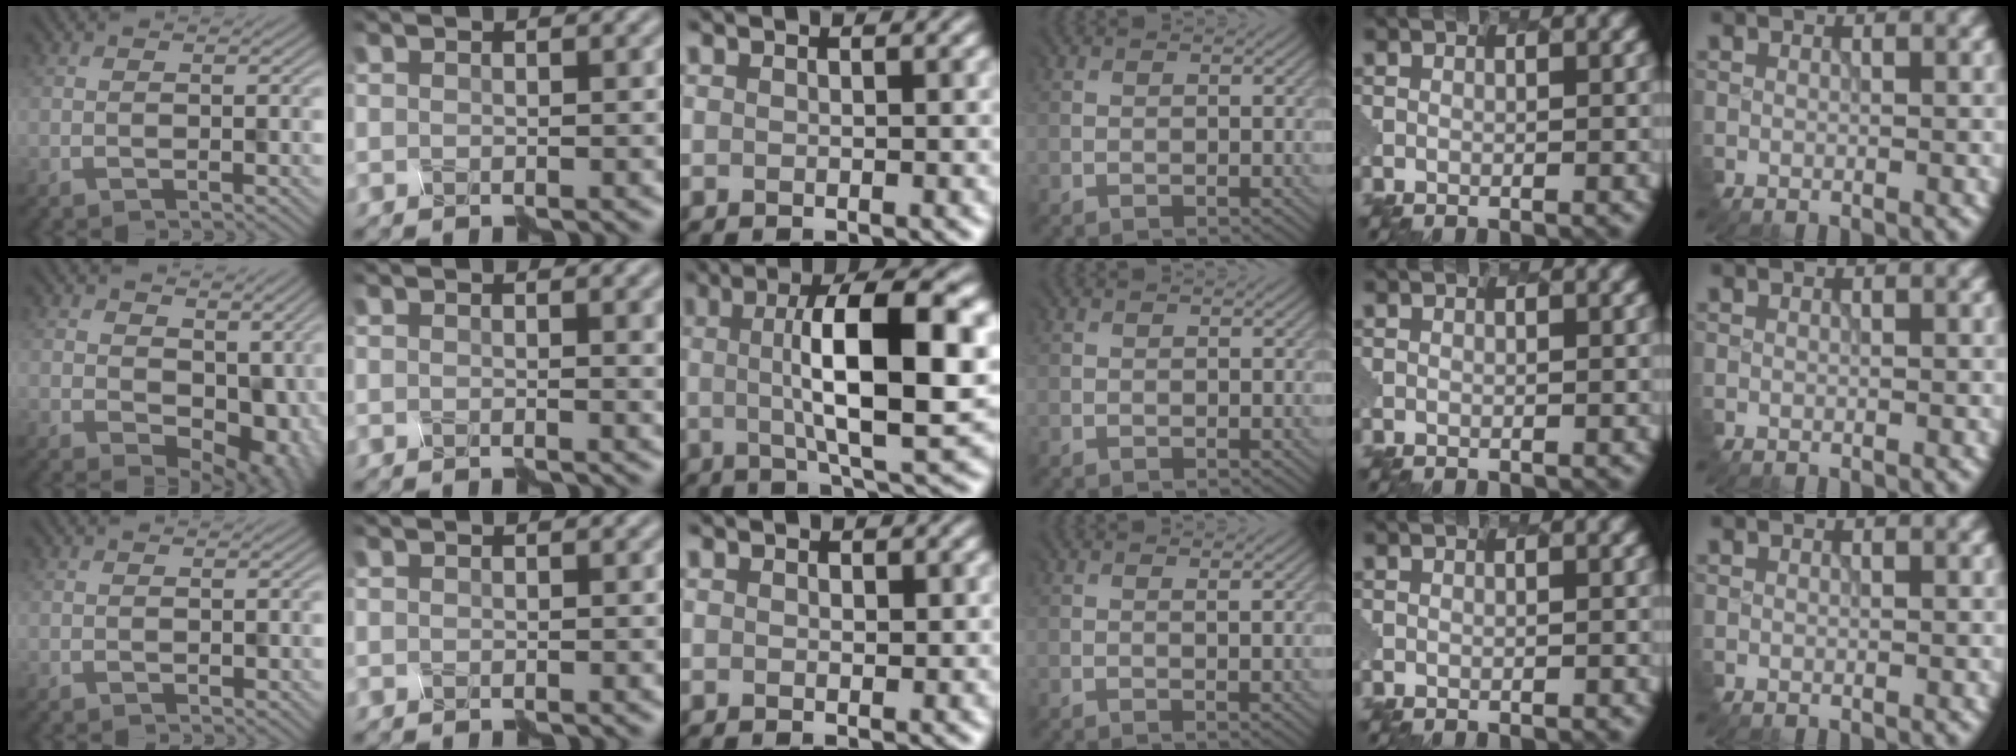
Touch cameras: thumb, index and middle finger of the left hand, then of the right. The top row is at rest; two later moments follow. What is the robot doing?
{"motion": "disassemble", "object": "spray bottle"}